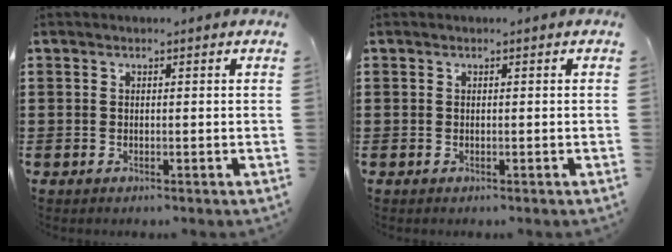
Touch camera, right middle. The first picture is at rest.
{"total": 0.0}